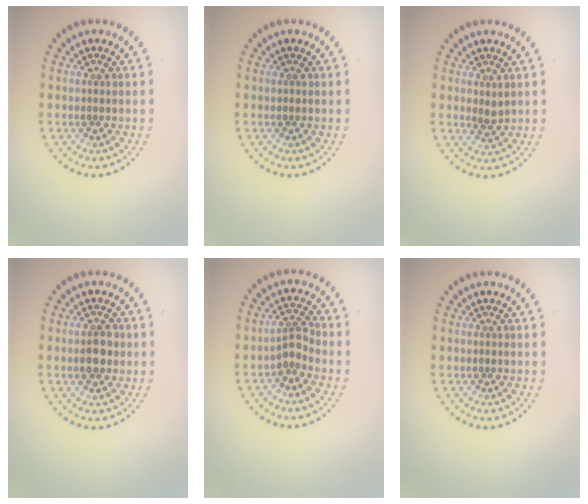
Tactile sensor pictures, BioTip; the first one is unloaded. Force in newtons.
{"total": 0.0}
{"total": 1.1, "press": 1.0, "slide": 0.4}
{"total": 2.8, "press": 2.7, "slide": 0.2}
{"total": 2.1, "press": 1.6, "slide": 1.4}
{"total": 0.0}